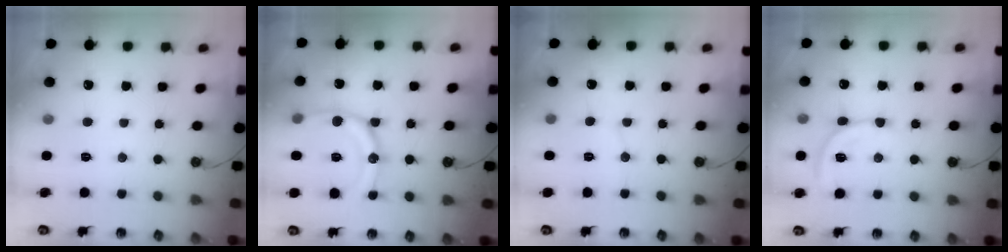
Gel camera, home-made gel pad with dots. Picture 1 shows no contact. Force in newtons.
{"total": 17.0, "press": 16.7, "slide": 3.2}
{"total": 3.4, "press": 3.4, "slide": 0.4}
{"total": 8.5, "press": 8.5, "slide": 0.9}